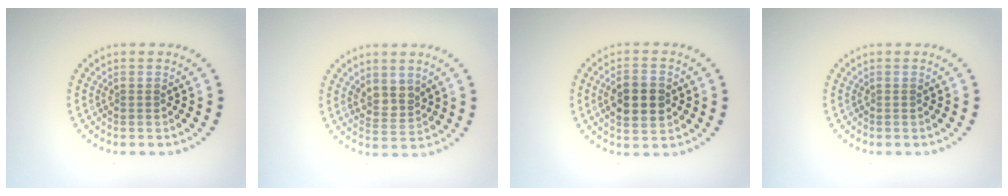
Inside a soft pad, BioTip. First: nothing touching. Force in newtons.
{"total": 2.1, "press": 1.8, "slide": 1.1}
{"total": 4.7, "press": 4.7, "slide": 0.2}
{"total": 0.0}